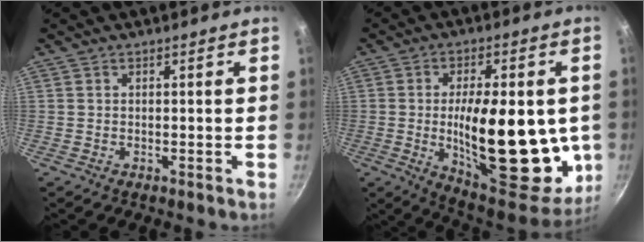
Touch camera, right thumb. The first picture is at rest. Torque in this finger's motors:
{"motor_torque": [2.44, 2.57, 2.63, -0.12, 0.58]}